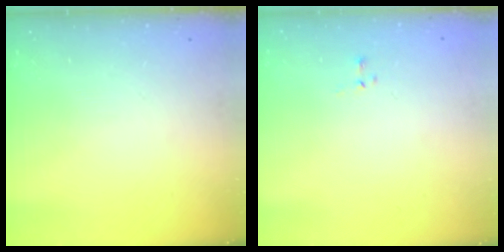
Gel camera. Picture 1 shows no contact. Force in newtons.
{"total": 0.0}